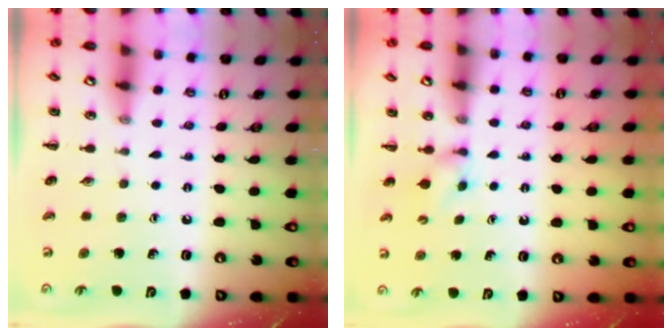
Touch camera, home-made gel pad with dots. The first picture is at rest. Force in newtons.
{"total": 2.5, "press": 2.3, "slide": 1.0}